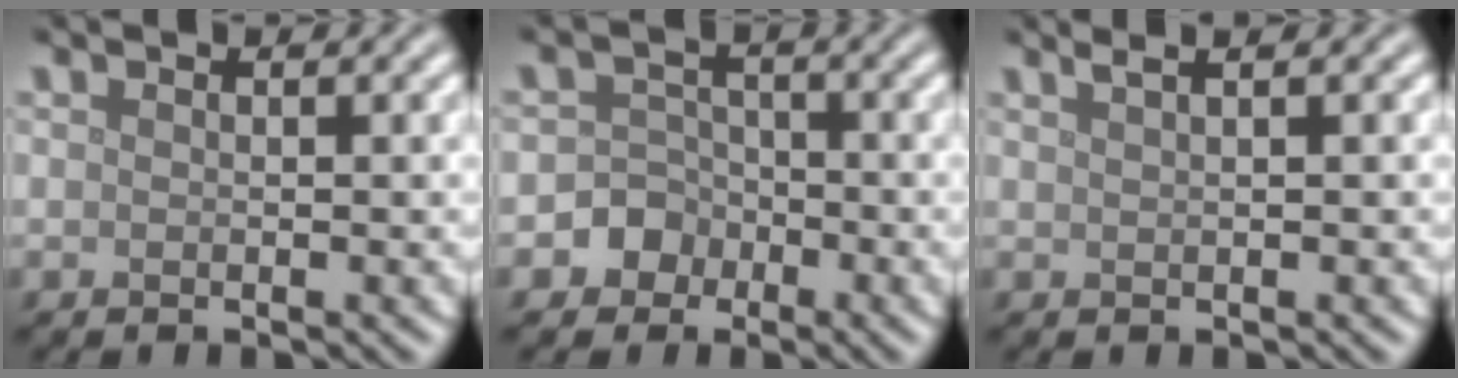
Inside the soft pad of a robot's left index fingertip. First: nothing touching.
{"total": 3.5, "force": [-1.6, 3.0, 0.3], "torque": [0.034, 0.005, -0.043]}
{"total": 3.6, "force": [2.2, 1.7, 2.4], "torque": [-0.012, 0.028, 0.004]}